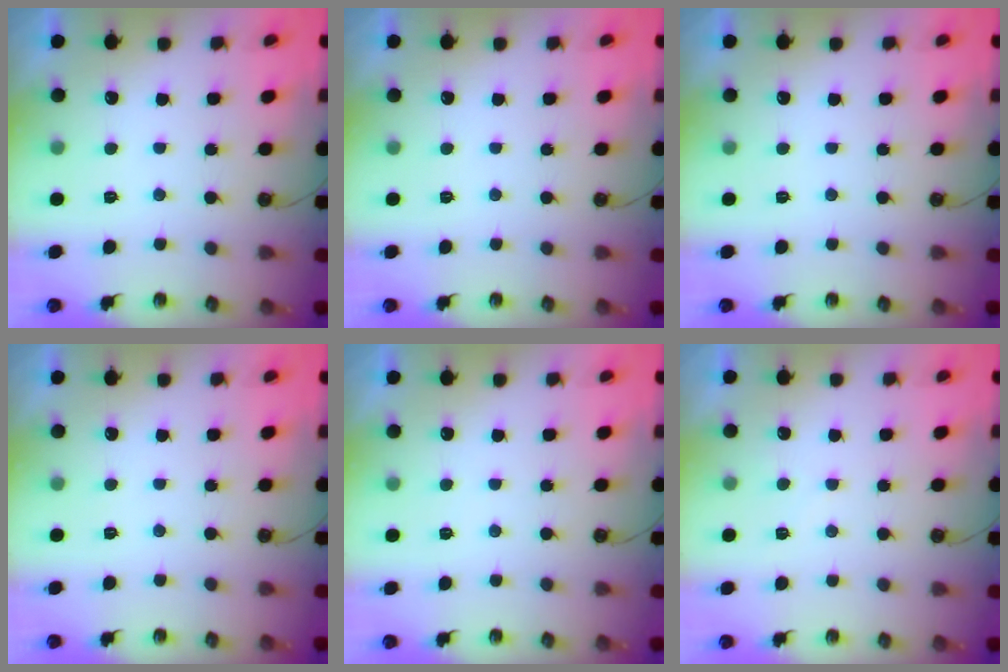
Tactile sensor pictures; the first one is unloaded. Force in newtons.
{"total": 0.0}
{"total": 0.0}
{"total": 0.0}
{"total": 3.4, "press": 3.4, "slide": 0.4}
{"total": 3.6, "press": 3.6, "slide": 0.5}